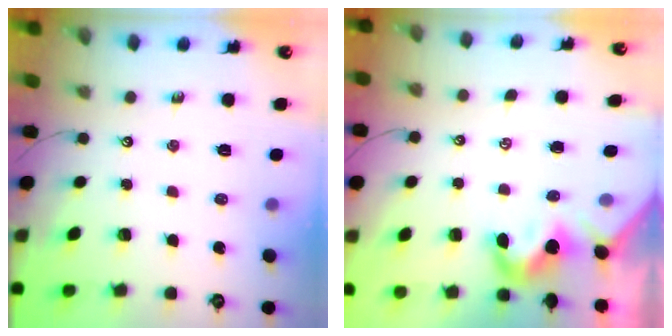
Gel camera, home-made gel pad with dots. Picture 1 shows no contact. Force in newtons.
{"total": 2.2, "press": 2.1, "slide": 0.6}